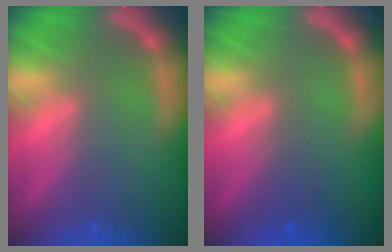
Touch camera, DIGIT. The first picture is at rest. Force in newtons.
{"total": 1.4}